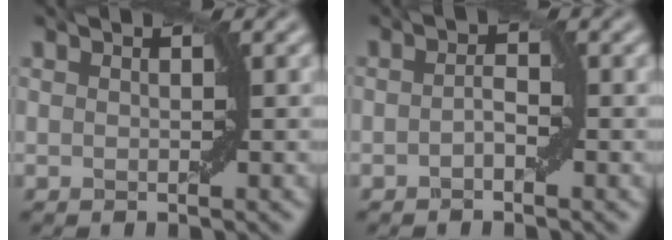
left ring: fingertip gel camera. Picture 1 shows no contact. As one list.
[{"total": 1.2, "force": [-1.1, 0.0, 0.5], "torque": [-0.017, 0.010, -0.015]}]